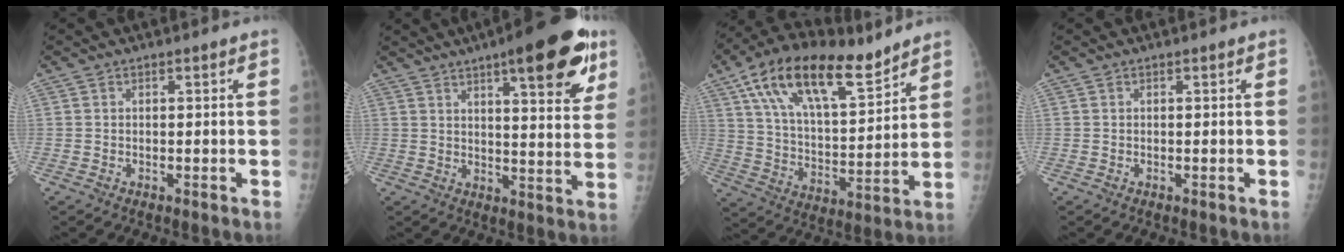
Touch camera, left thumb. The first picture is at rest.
{"total": 17.8, "force": [9.8, 4.8, 14.1], "torque": [-0.159, -0.032, 0.129]}
{"total": 20.7, "force": [12.7, 8.6, 14.0], "torque": [-0.223, -0.038, 0.228]}
{"total": 0.0}